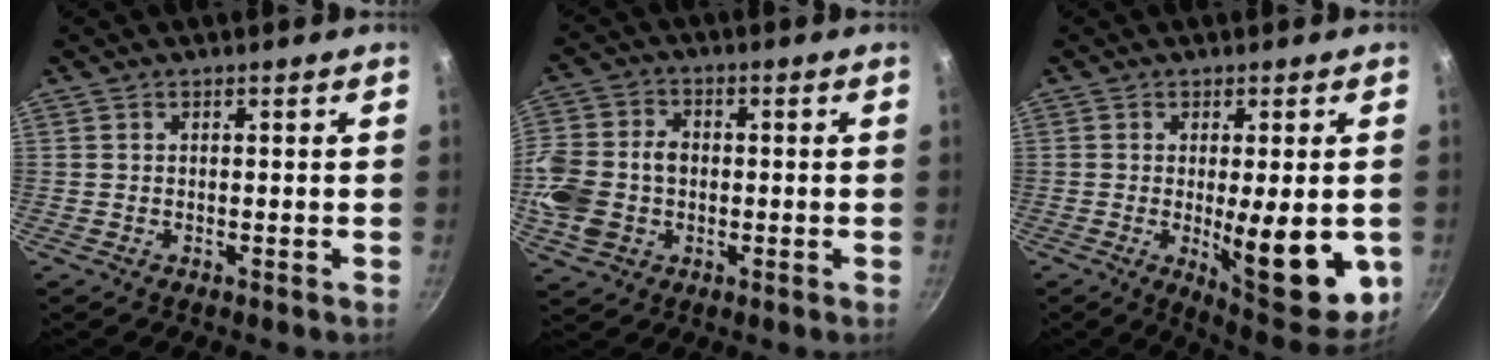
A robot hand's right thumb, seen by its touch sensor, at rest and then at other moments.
{"total": 14.2, "force": [-1.3, 11.1, 8.7], "torque": [-0.186, 0.029, -0.030]}
{"total": 15.4, "force": [-2.4, 4.7, 14.4], "torque": [-0.167, -0.018, -0.020]}